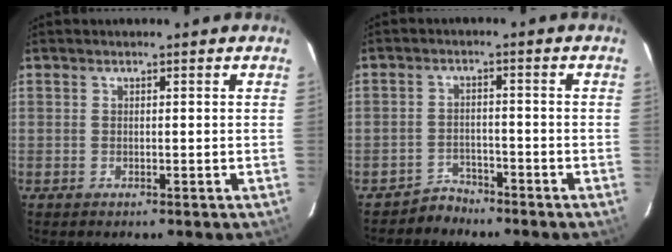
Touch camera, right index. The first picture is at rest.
{"total": 3.4, "force": [-2.9, 1.7, -0.7], "torque": [0.009, 0.012, -0.051]}